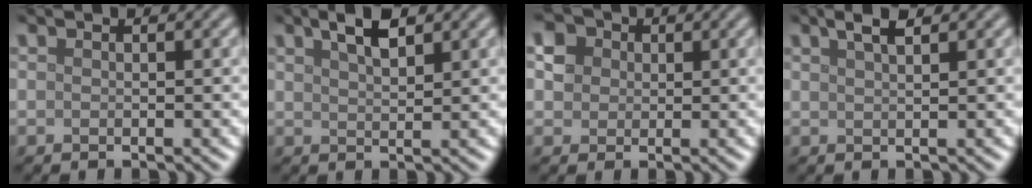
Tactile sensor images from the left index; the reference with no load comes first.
{"total": 2.8, "force": [1.9, 0.8, 1.9], "torque": [-0.035, 0.006, 0.034]}
{"total": 2.8, "force": [0.8, 2.4, 1.0], "torque": [-0.025, 0.005, 0.019]}
{"total": 2.1, "force": [1.4, 0.5, 1.4], "torque": [-0.017, 0.006, 0.021]}